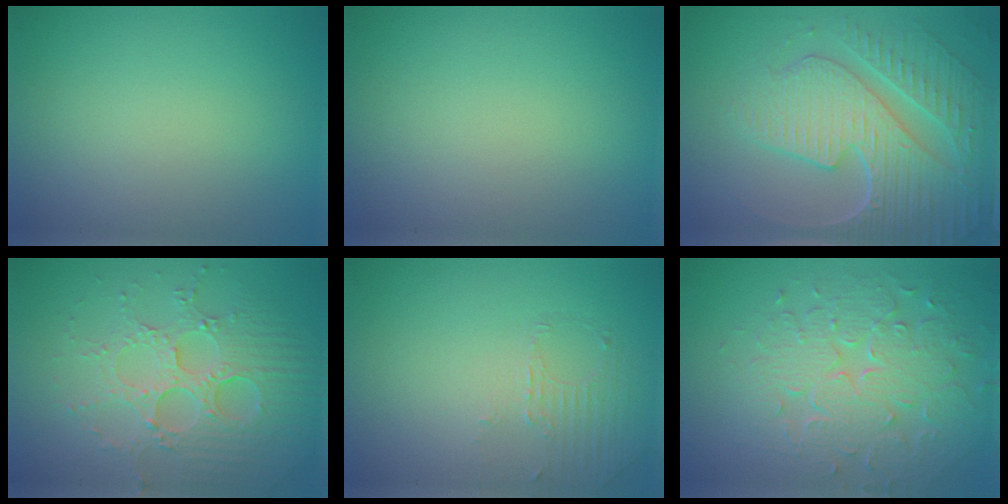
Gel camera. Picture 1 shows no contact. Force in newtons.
{"total": 0.0}
{"total": 9.2, "press": 6.6, "slide": 6.4}
{"total": 5.1, "press": 4.5, "slide": 2.3}
{"total": 1.4, "press": 0.6, "slide": 1.2}
{"total": 8.0, "press": 5.7, "slide": 5.6}